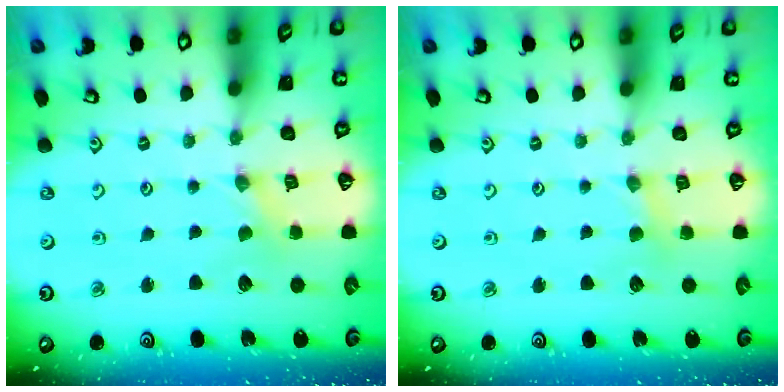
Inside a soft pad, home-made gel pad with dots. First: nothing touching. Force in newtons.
{"total": 2.6, "press": 2.6, "slide": 0.4}